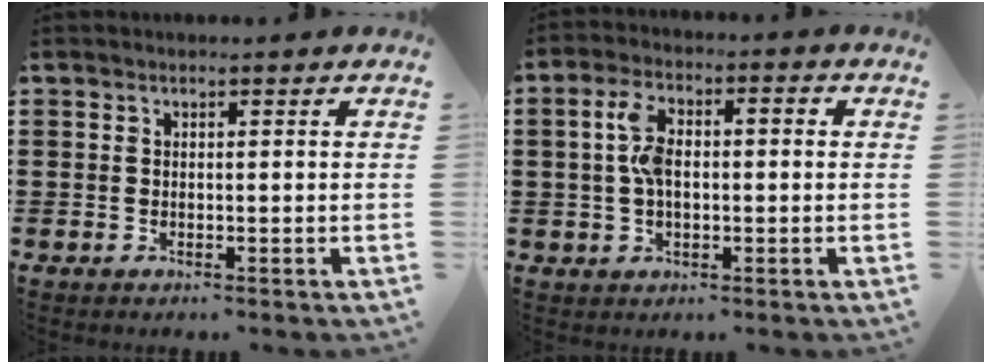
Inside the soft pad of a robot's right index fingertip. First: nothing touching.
{"total": 6.2, "force": [0.3, 3.1, 5.4], "torque": [-0.120, 0.010, -0.003]}